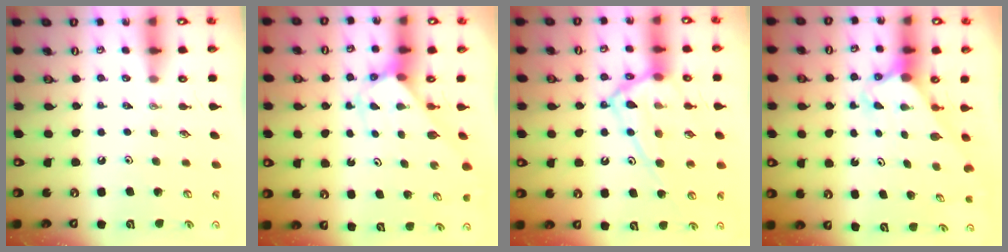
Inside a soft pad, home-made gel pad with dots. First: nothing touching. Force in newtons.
{"total": 2.7, "press": 2.7, "slide": 0.1}
{"total": 16.6, "press": 16.6, "slide": 1.4}
{"total": 2.5, "press": 2.5, "slide": 0.2}